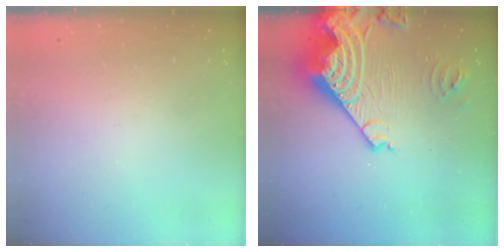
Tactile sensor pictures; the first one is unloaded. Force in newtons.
{"total": 20.7, "press": 20.6, "slide": 2.4}